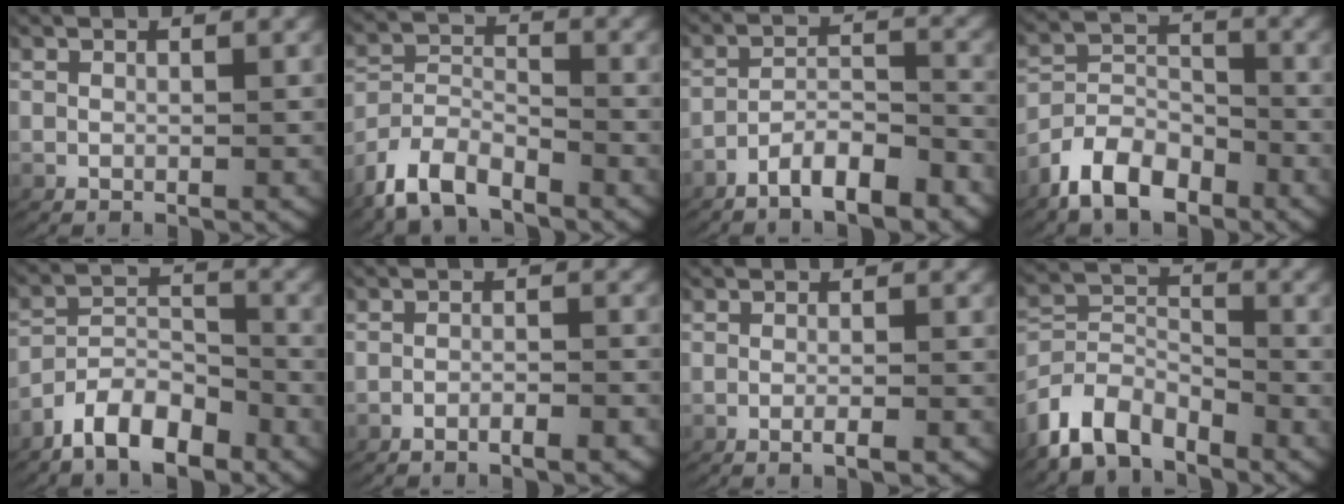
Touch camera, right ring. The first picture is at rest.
{"total": 6.2, "force": [-4.1, 4.1, 2.2], "torque": [-0.069, -0.024, -0.069]}
{"total": 5.7, "force": [-4.6, 1.9, 2.7], "torque": [-0.036, -0.005, -0.079]}
{"total": 5.7, "force": [-3.4, 3.7, 2.7], "torque": [-0.051, -0.019, -0.059]}
{"total": 6.1, "force": [-4.1, 3.3, 3.2], "torque": [-0.052, -0.015, -0.069]}
{"total": 2.0, "force": [-1.8, 0.5, 0.8], "torque": [-0.009, -0.001, -0.037]}
{"total": 1.8, "force": [-1.1, 0.2, 1.4], "torque": [-0.025, 0.000, -0.020]}
{"total": 7.7, "force": [-4.6, 5.5, 3.1], "torque": [-0.066, -0.035, -0.075]}